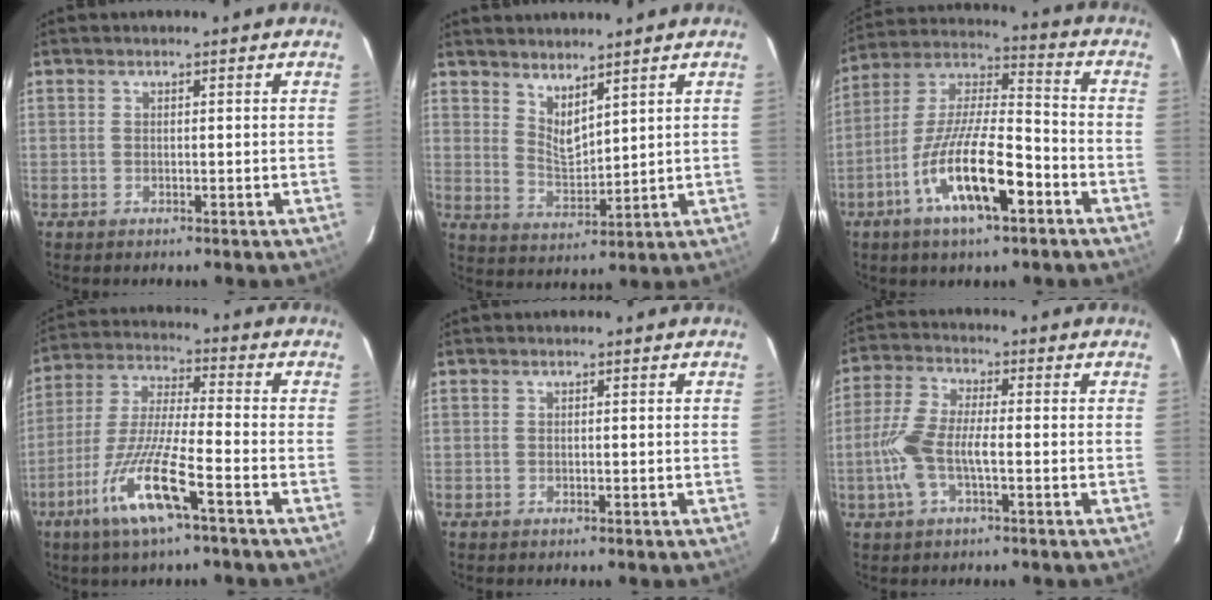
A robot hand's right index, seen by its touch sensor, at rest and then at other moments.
{"total": 5.6, "force": [4.4, 1.7, 3.0], "torque": [-0.049, -0.011, 0.083]}
{"total": 16.4, "force": [-7.6, 4.4, 13.9], "torque": [-0.271, -0.009, -0.139]}
{"total": 13.4, "force": [-7.0, 1.2, 11.3], "torque": [-0.241, -0.013, -0.140]}
{"total": 0.0}
{"total": 8.6, "force": [-2.2, 2.6, 7.9], "torque": [-0.176, 0.005, -0.044]}